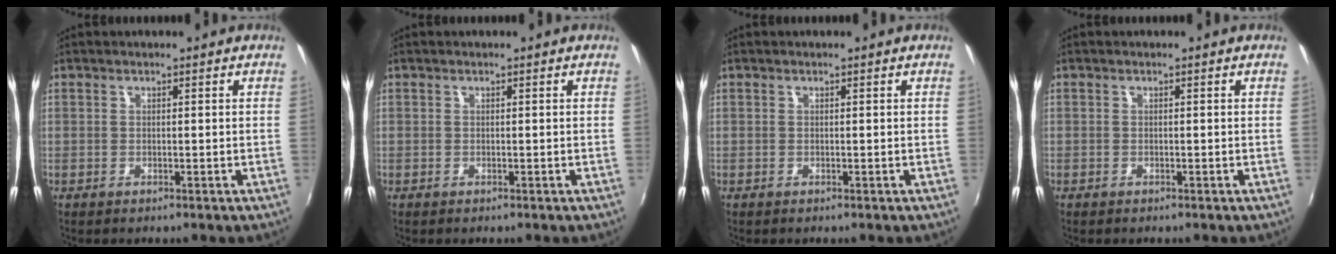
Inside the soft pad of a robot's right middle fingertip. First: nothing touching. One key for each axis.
{"total": 0.0}
{"total": 0.0}
{"total": 0.0}